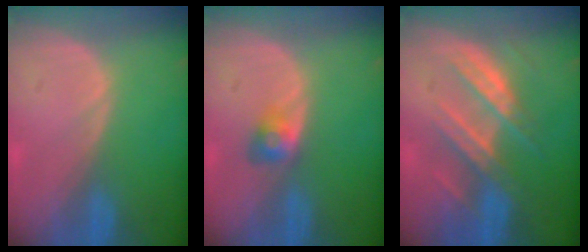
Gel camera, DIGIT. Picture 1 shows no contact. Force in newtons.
{"total": 2.8, "press": 2.6, "slide": 1.2}
{"total": 8.2, "press": 7.6, "slide": 3.1}